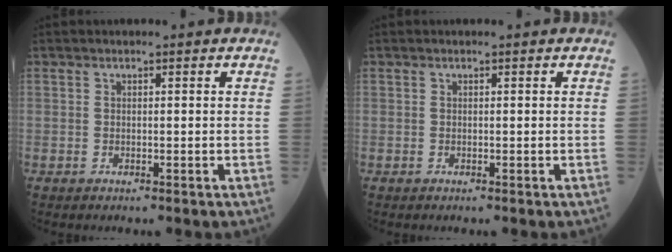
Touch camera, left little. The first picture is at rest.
{"total": 0.0}